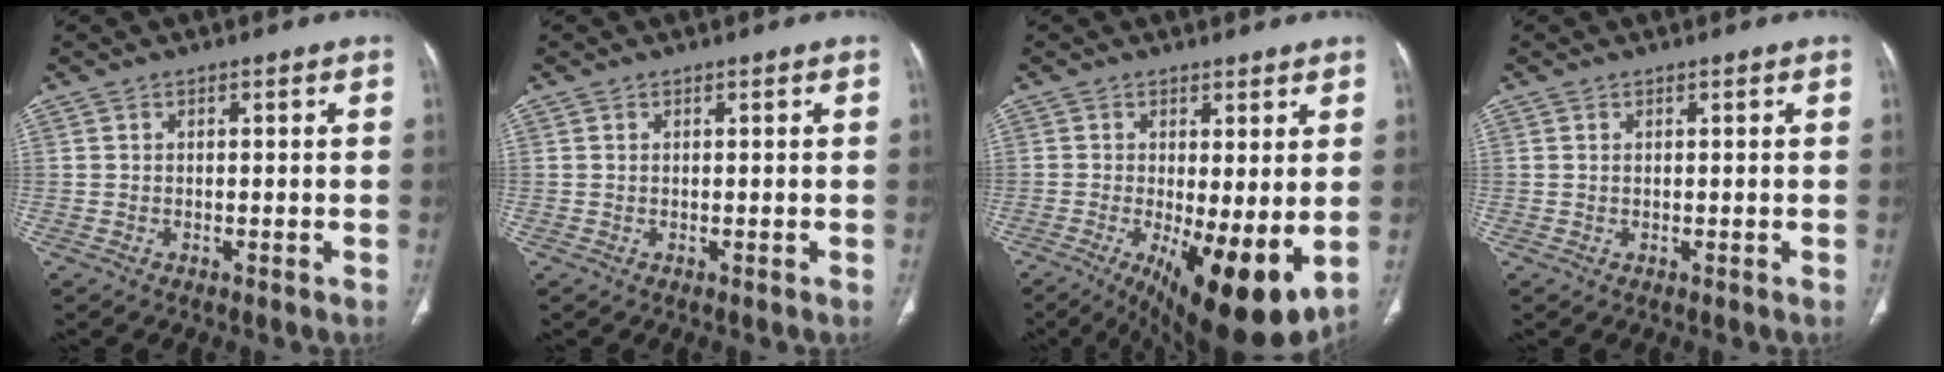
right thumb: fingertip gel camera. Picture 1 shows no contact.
{"total": 0.0}
{"total": 14.6, "force": [-2.7, 4.9, 13.4], "torque": [-0.199, -0.031, -0.022]}
{"total": 0.0}